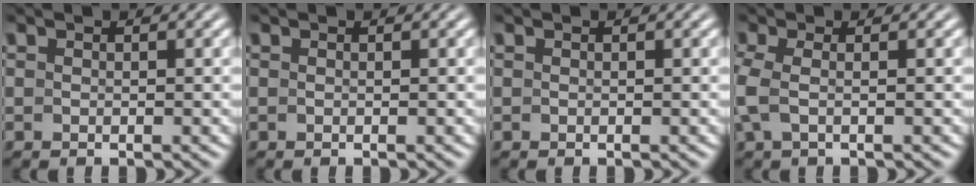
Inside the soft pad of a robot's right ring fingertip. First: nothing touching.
{"total": 0.0}
{"total": 0.0}
{"total": 2.4, "force": [-0.3, 1.0, 2.2], "torque": [-0.066, -0.010, 0.001]}